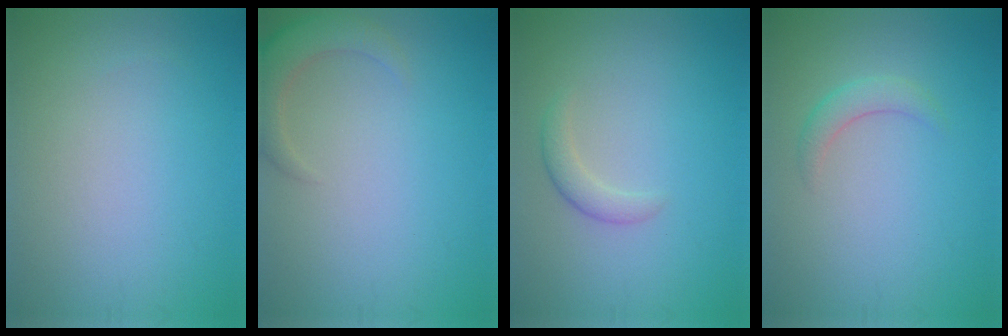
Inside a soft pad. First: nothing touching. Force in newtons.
{"total": 3.2, "press": 3.1, "slide": 0.5}
{"total": 1.6, "press": 1.6, "slide": 0.1}
{"total": 1.7, "press": 1.7, "slide": 0.1}